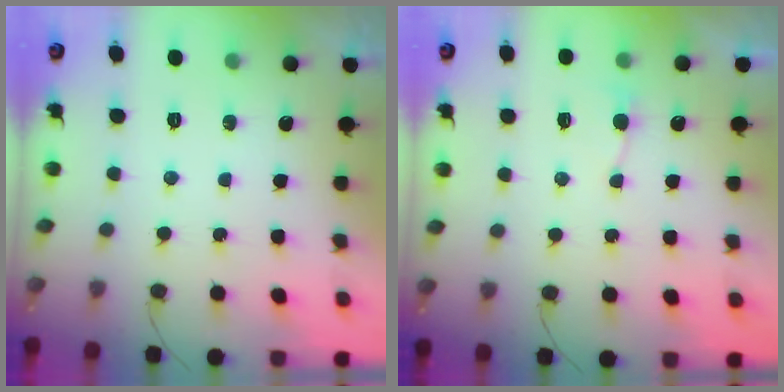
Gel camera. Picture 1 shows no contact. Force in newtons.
{"total": 2.7, "press": 2.7, "slide": 0.3}